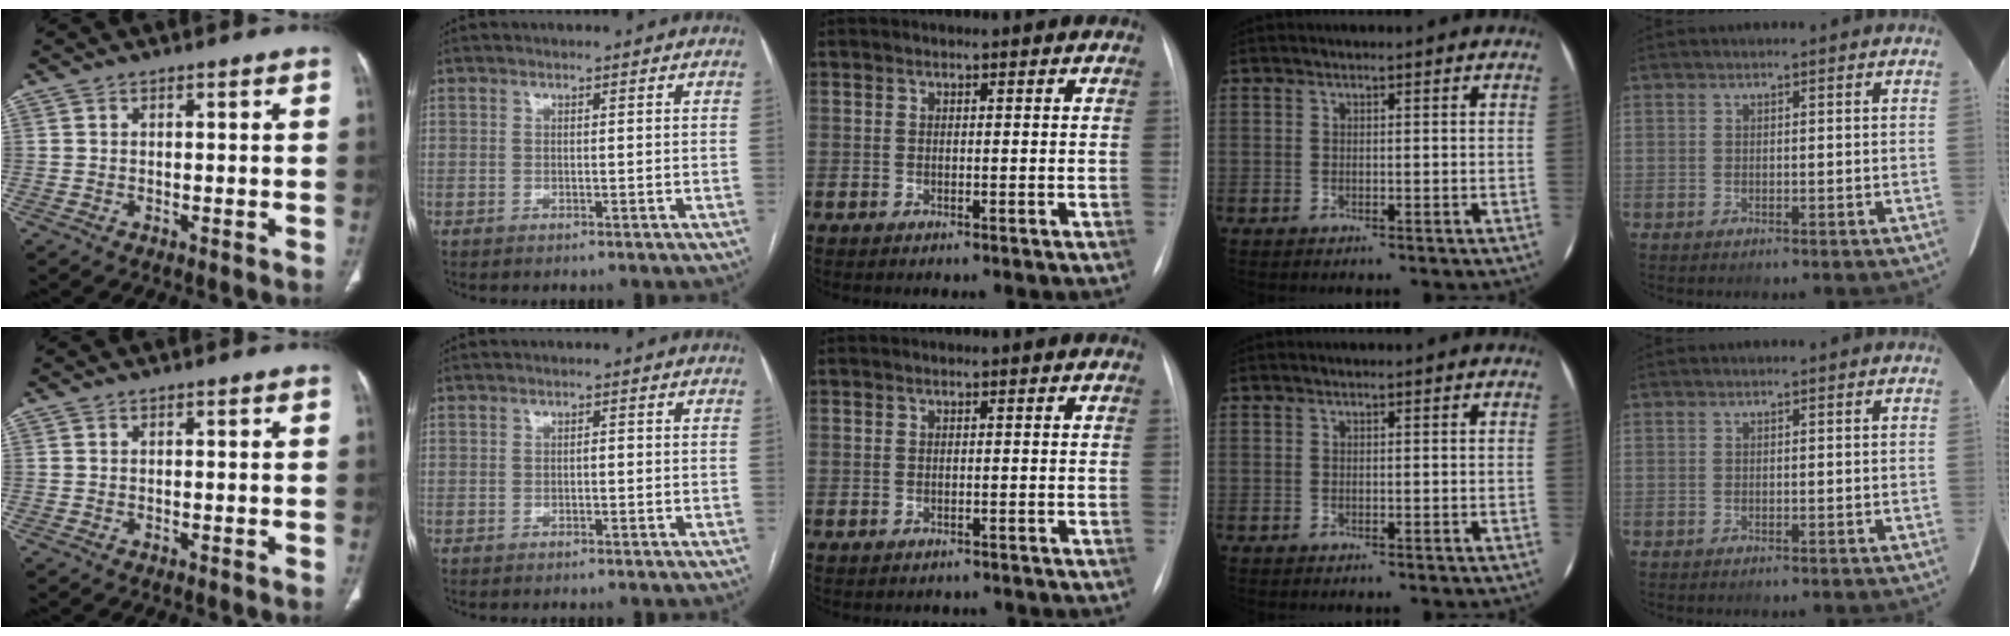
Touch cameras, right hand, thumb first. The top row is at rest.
{"index": {"total": 0.6, "force": [-0.1, 0.3, 0.6], "torque": [-0.007, 0.003, -0.002]}, "middle": {"total": 1.5, "force": [-1.4, 0.6, 0.0], "torque": [0.000, 0.000, -0.018]}}